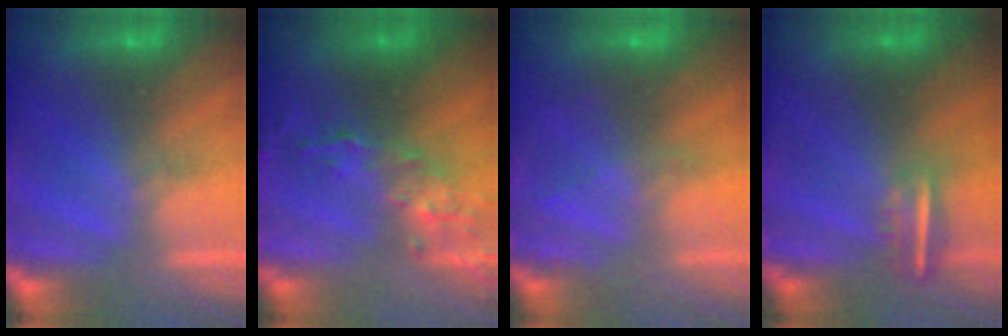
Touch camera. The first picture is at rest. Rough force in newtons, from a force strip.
{"total": 6.7}
{"total": 2.2}
{"total": 5.2}